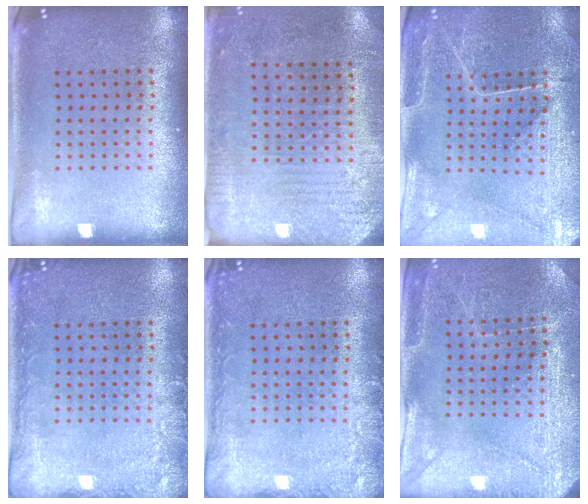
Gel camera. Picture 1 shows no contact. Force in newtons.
{"total": 2.8, "press": 2.4, "slide": 1.4}
{"total": 1.1, "press": 1.0, "slide": 0.4}
{"total": 2.2, "press": 2.1, "slide": 0.2}
{"total": 2.2, "press": 2.1, "slide": 0.2}
{"total": 2.9, "press": 2.8, "slide": 0.3}